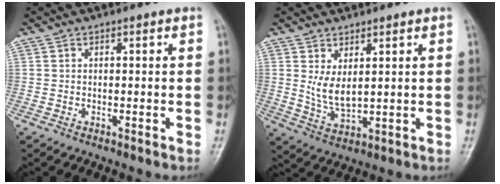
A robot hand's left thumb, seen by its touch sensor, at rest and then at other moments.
{"total": 5.5, "force": [1.9, 2.4, 4.5], "torque": [-0.081, -0.022, 0.047]}